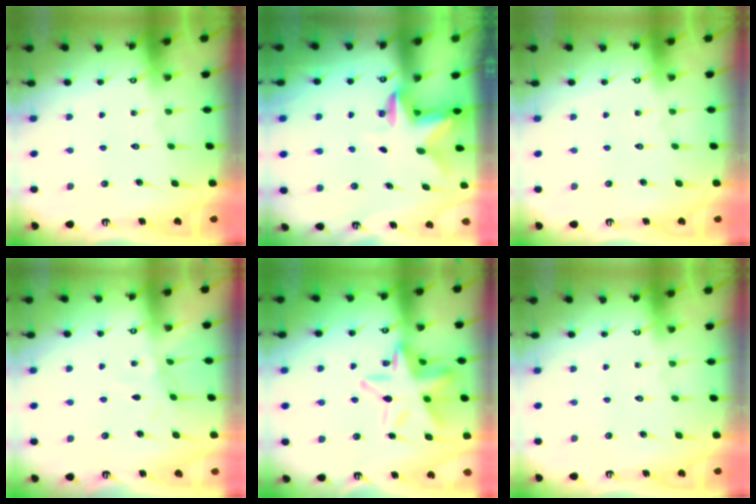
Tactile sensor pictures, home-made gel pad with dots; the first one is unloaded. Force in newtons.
{"total": 2.7, "press": 2.6, "slide": 0.5}
{"total": 0.0}
{"total": 2.5, "press": 2.4, "slide": 0.5}
{"total": 16.9, "press": 16.8, "slide": 1.5}
{"total": 0.0}